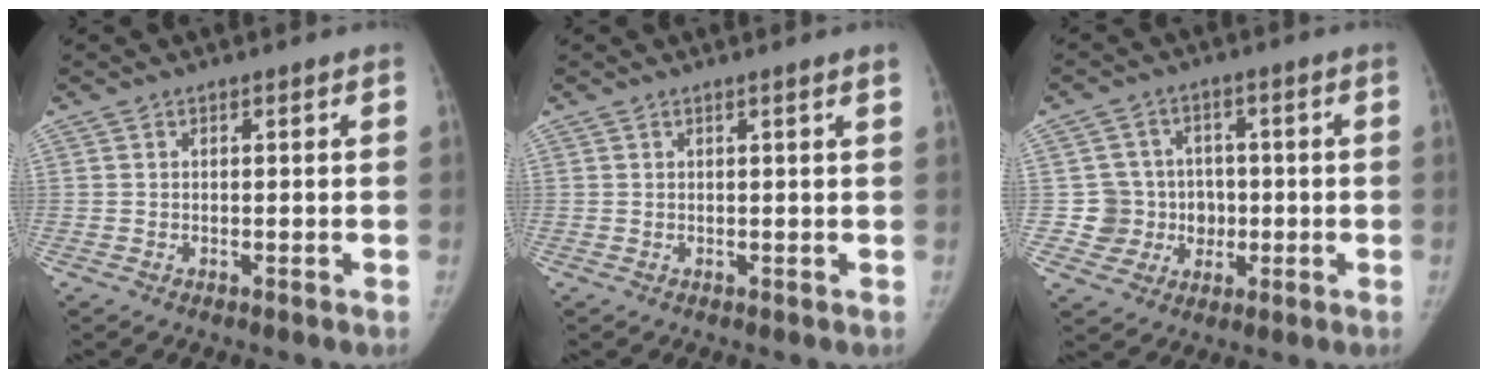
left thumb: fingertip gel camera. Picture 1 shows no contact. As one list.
[{"total": 0.9, "force": [0.5, -0.3, 0.7], "torque": [-0.020, -0.003, 0.012]}, {"total": 8.5, "force": [-0.9, 8.4, 1.1], "torque": [0.030, 0.020, -0.009]}]